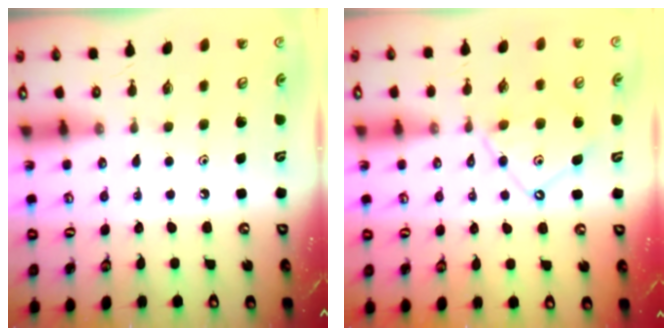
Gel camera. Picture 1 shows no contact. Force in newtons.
{"total": 9.9, "press": 9.9, "slide": 0.8}